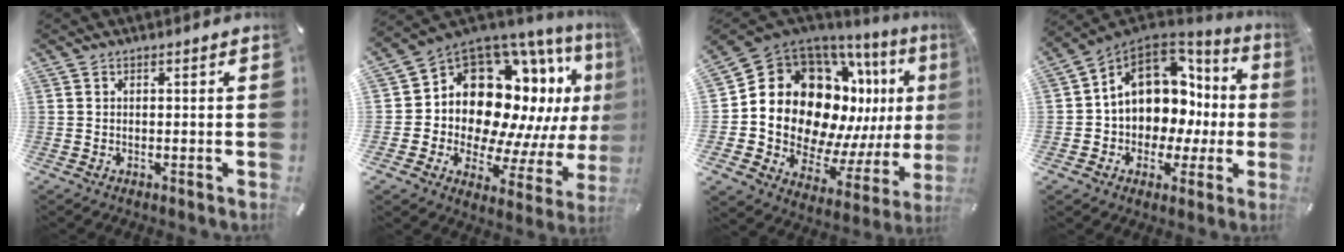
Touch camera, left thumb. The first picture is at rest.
{"total": 16.6, "force": [6.5, 12.1, 9.3], "torque": [-0.163, -0.089, 0.128]}
{"total": 19.3, "force": [5.7, 14.9, 10.7], "torque": [-0.185, -0.084, 0.130]}
{"total": 13.2, "force": [3.5, 10.5, 7.2], "torque": [-0.120, -0.031, 0.067]}